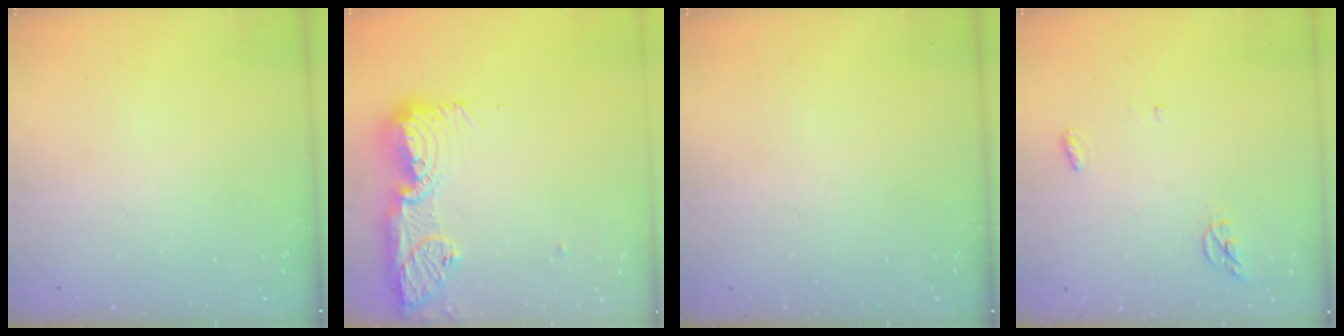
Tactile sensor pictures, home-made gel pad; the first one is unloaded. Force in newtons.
{"total": 17.6, "press": 16.5, "slide": 6.2}
{"total": 0.0}
{"total": 4.9, "press": 4.9, "slide": 0.2}